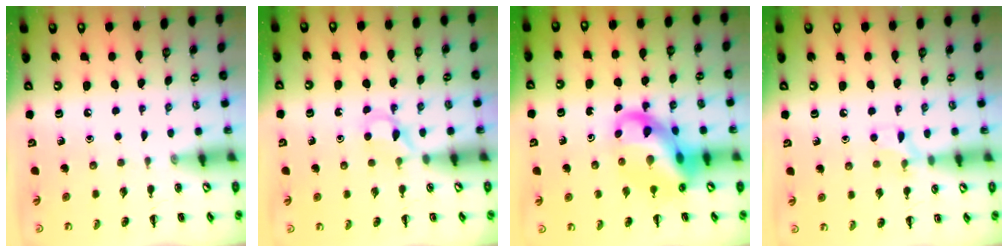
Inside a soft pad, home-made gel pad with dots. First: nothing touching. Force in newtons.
{"total": 3.8, "press": 3.6, "slide": 1.4}
{"total": 14.7, "press": 14.2, "slide": 3.7}
{"total": 6.5, "press": 6.1, "slide": 2.3}